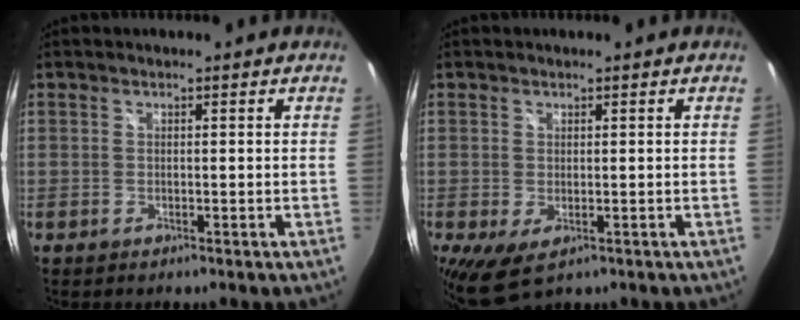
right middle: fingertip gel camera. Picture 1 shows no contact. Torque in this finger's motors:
{"motor_torque": [0.66, -0.22, 0.22, -0.02]}